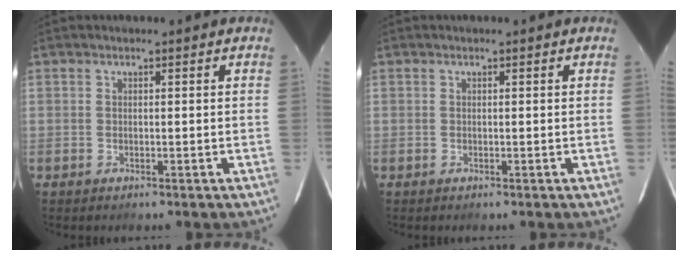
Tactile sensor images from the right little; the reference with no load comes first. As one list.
[{"total": 0.0}]